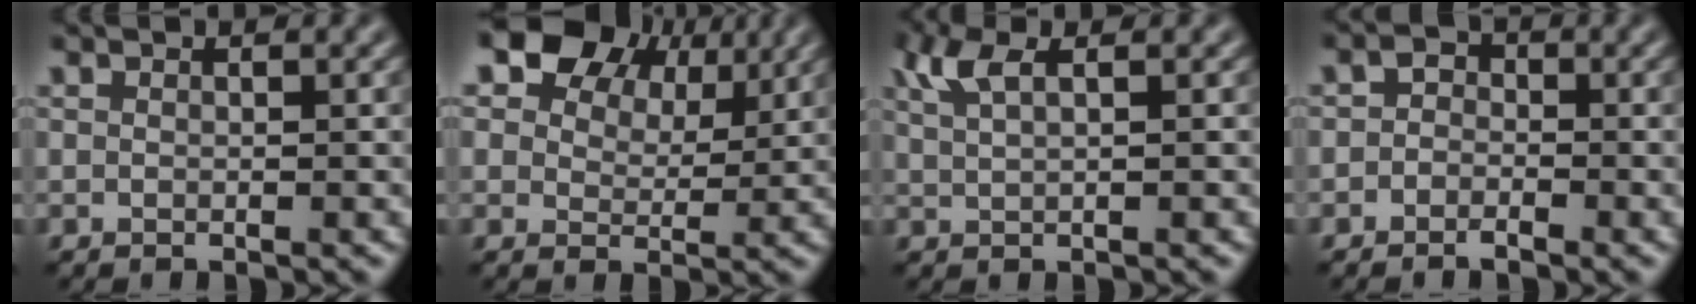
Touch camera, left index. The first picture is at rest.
{"total": 8.8, "force": [5.5, 5.4, 4.3], "torque": [-0.084, 0.010, 0.093]}
{"total": 2.8, "force": [1.6, 0.9, 2.1], "torque": [-0.043, 0.004, 0.031]}
{"total": 1.5, "force": [-0.9, 1.1, 0.5], "torque": [0.011, 0.005, -0.027]}